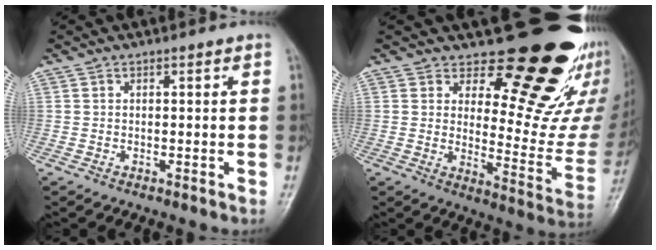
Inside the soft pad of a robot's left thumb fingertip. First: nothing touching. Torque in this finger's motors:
{"motor_torque": [0.79, 0.86, 0.82, -1.95, 0.06]}